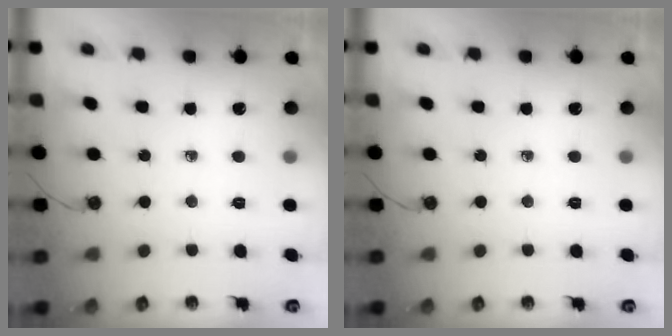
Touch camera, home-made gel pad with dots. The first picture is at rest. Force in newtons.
{"total": 0.0}